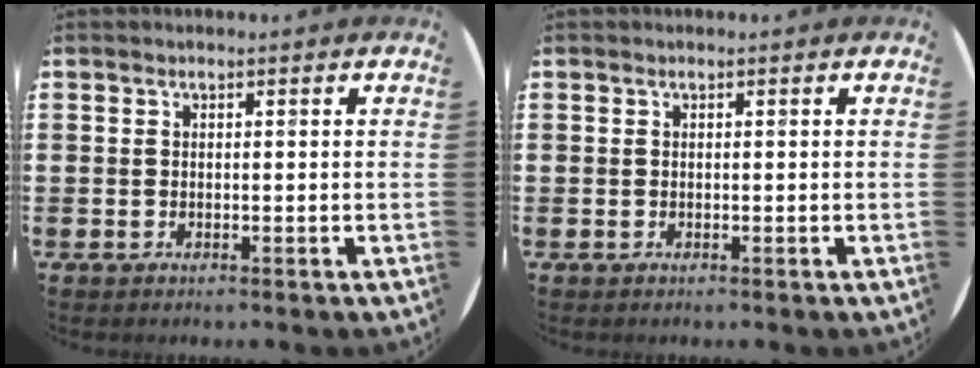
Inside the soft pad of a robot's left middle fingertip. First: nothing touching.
{"total": 0.0}